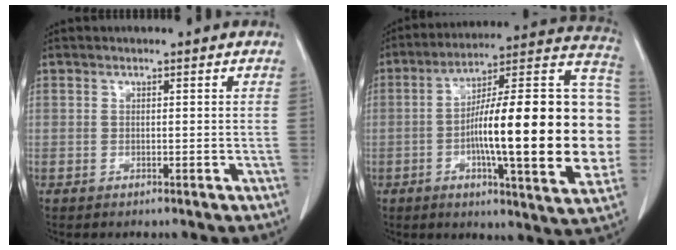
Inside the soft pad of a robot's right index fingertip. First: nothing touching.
{"total": 27.8, "force": [-2.7, 4.1, 27.4], "torque": [-0.334, 0.028, -0.048]}